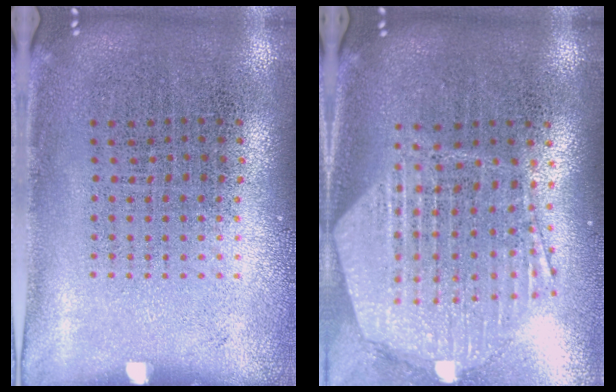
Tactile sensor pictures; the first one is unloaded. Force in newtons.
{"total": 1.8, "press": 1.7, "slide": 0.7}